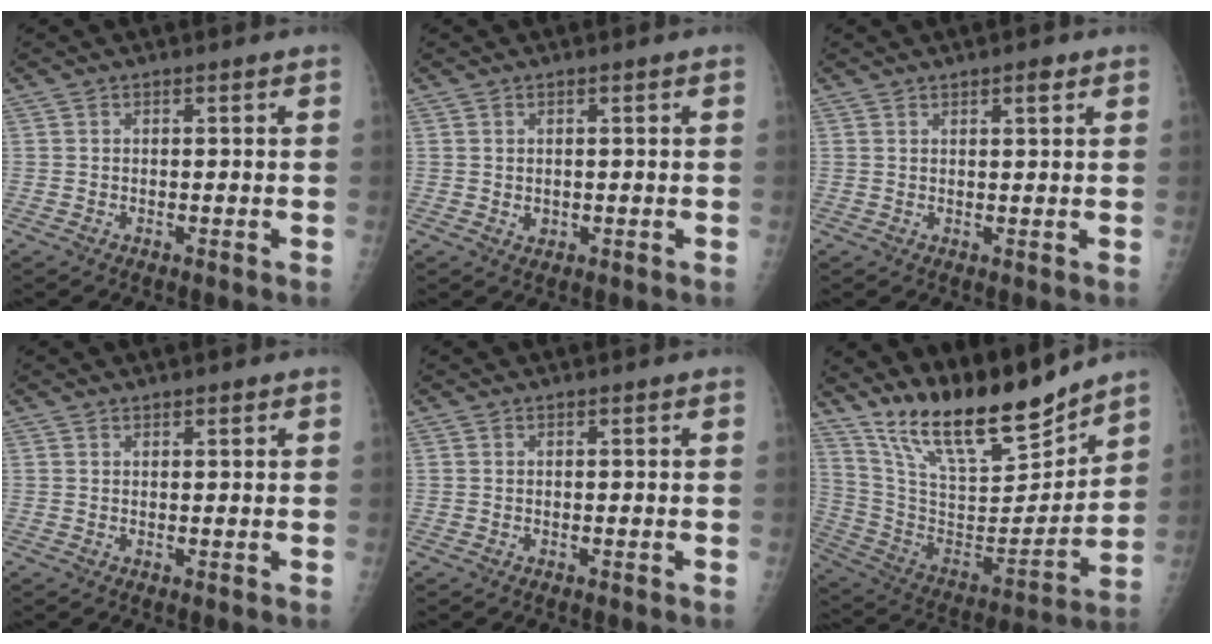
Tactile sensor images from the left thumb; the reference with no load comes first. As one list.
[{"total": 1.1, "force": [0.3, 0.8, 0.6], "torque": [-0.007, -0.003, 0.009]}, {"total": 2.1, "force": [1.4, 0.7, 1.4], "torque": [-0.016, -0.007, 0.020]}, {"total": 1.0, "force": [0.8, 0.3, 0.5], "torque": [-0.005, -0.004, 0.011]}, {"total": 0.0}, {"total": 21.7, "force": [18.0, 5.5, 10.8], "torque": [-0.149, -0.104, 0.323]}]